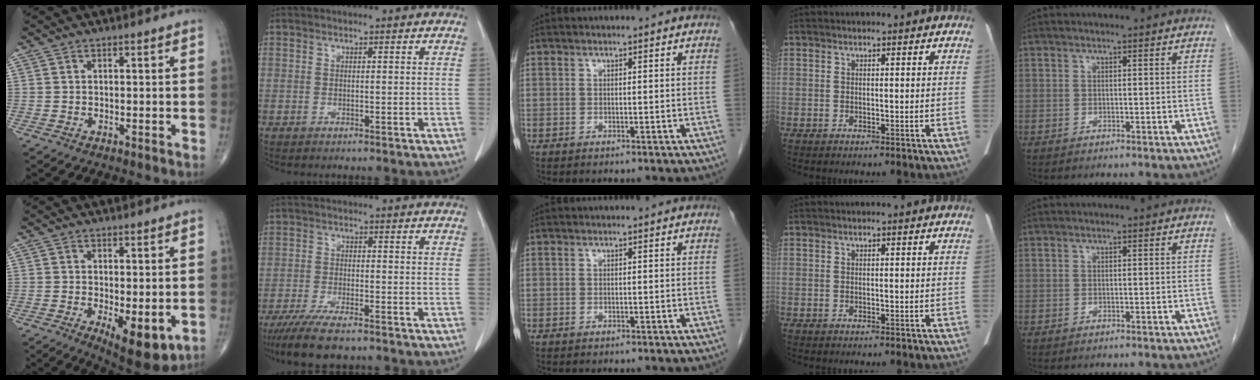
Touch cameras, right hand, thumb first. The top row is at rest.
{"thumb": {"total": 8.9, "force": [-2.1, 3.7, 7.8], "torque": [-0.107, -0.022, -0.022]}, "index": {"total": 8.5, "force": [-6.8, 1.5, 4.8], "torque": [-0.080, -0.018, -0.109]}}